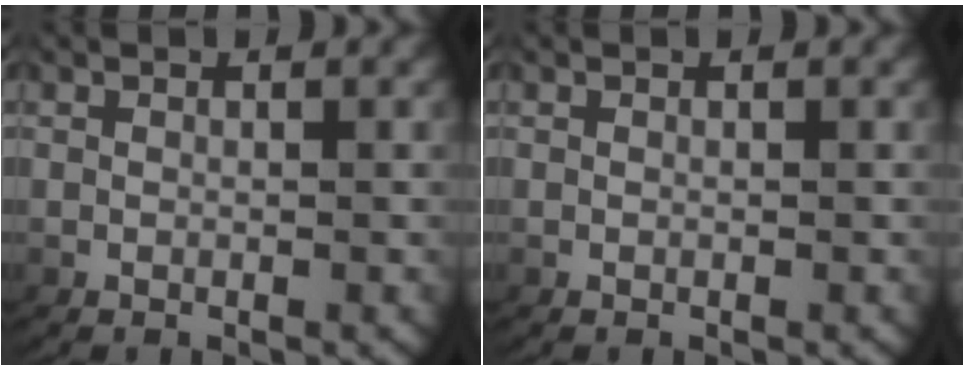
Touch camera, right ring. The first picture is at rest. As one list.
[{"total": 0.0}]